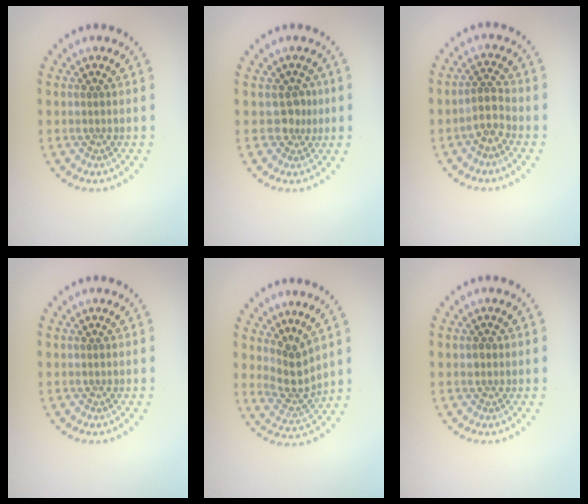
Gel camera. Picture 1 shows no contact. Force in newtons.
{"total": 1.7, "press": 1.3, "slide": 1.1}
{"total": 2.1, "press": 1.7, "slide": 1.3}
{"total": 0.0}
{"total": 2.8, "press": 2.0, "slide": 2.0}
{"total": 0.9, "press": 0.8, "slide": 0.3}